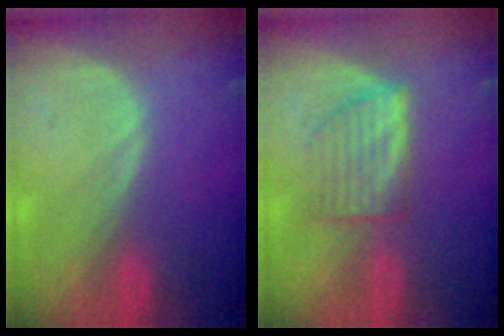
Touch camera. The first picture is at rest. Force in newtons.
{"total": 5.4, "press": 5.4, "slide": 0.3}